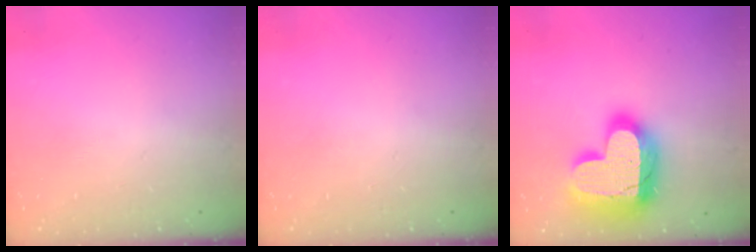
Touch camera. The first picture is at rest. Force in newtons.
{"total": 0.0}
{"total": 26.7, "press": 26.6, "slide": 1.8}